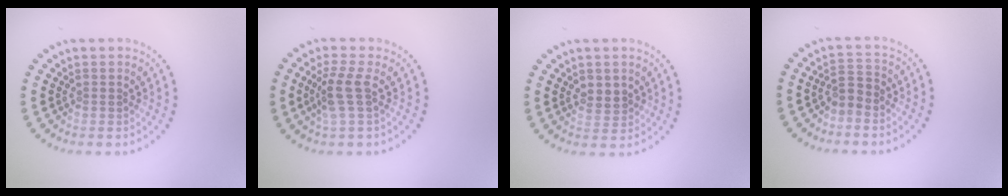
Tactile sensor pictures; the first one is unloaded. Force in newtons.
{"total": 2.7, "press": 2.1, "slide": 1.6}
{"total": 1.7, "press": 1.7, "slide": 0.3}
{"total": 2.1, "press": 1.7, "slide": 1.2}